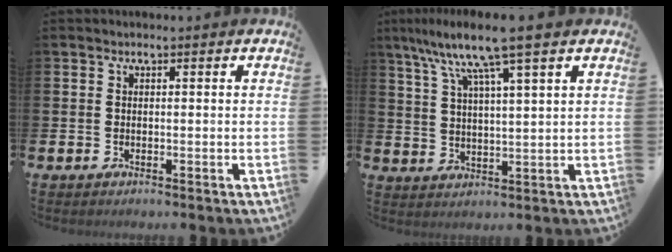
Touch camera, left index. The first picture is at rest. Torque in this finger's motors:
{"motor_torque": [0.93, -1.20, 1.05, 0.21]}